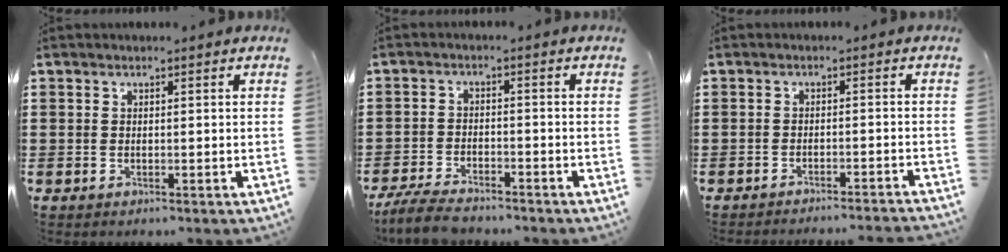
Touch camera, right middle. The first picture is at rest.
{"total": 5.1, "force": [-4.6, 1.0, 2.0], "torque": [-0.051, -0.003, -0.095]}
{"total": 2.0, "force": [-1.9, -0.4, 0.3], "torque": [-0.005, 0.004, -0.040]}